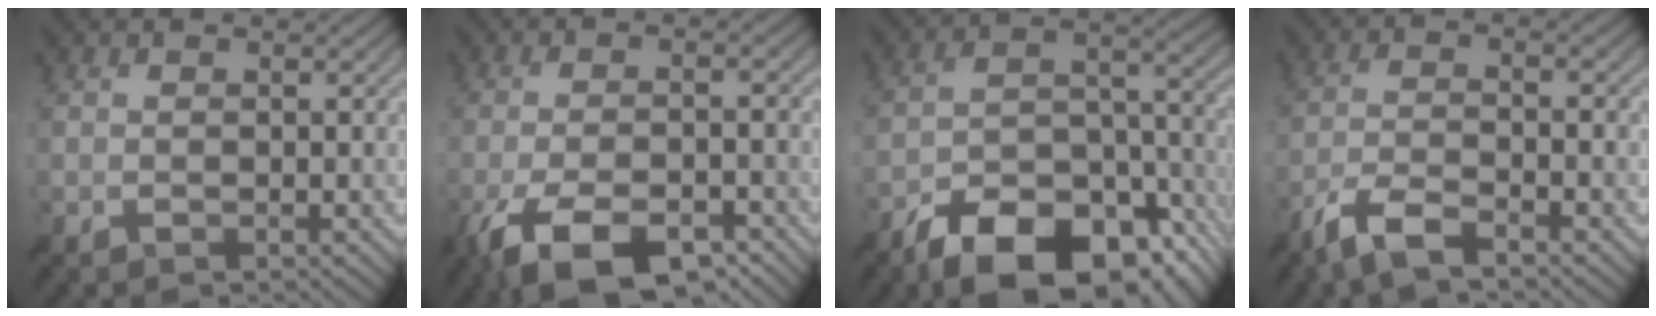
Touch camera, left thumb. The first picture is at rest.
{"total": 10.9, "force": [-6.9, 3.8, 7.5], "torque": [-0.142, -0.006, -0.122]}
{"total": 16.0, "force": [-11.3, 6.6, 9.3], "torque": [-0.177, -0.004, -0.185]}
{"total": 5.4, "force": [-4.0, 1.1, 3.5], "torque": [-0.075, -0.001, -0.088]}